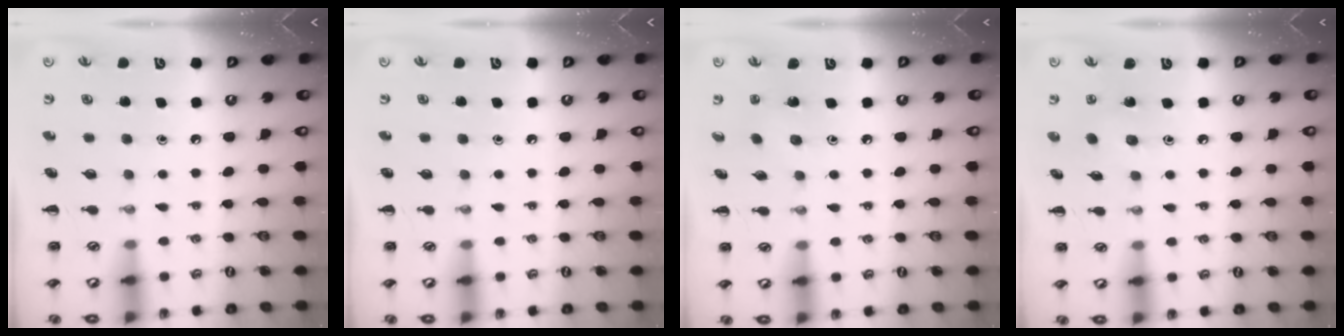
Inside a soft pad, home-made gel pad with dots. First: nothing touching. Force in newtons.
{"total": 0.0}
{"total": 1.6, "press": 1.4, "slide": 0.7}
{"total": 3.8, "press": 3.7, "slide": 1.1}